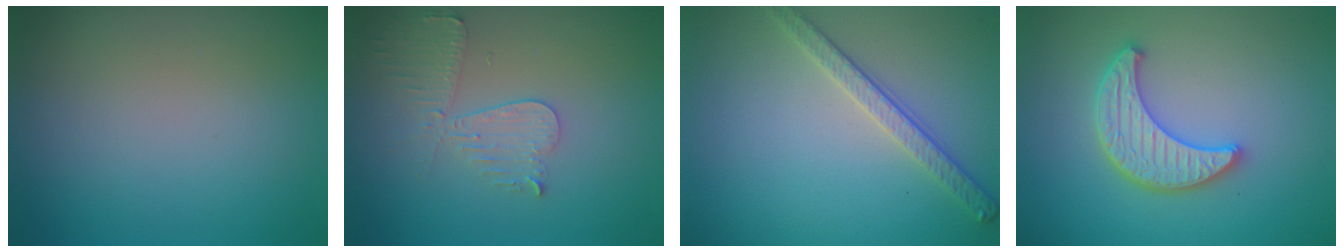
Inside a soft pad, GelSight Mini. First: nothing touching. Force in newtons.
{"total": 3.7, "press": 3.3, "slide": 1.6}
{"total": 2.7, "press": 2.6, "slide": 0.9}
{"total": 4.1, "press": 3.7, "slide": 1.8}